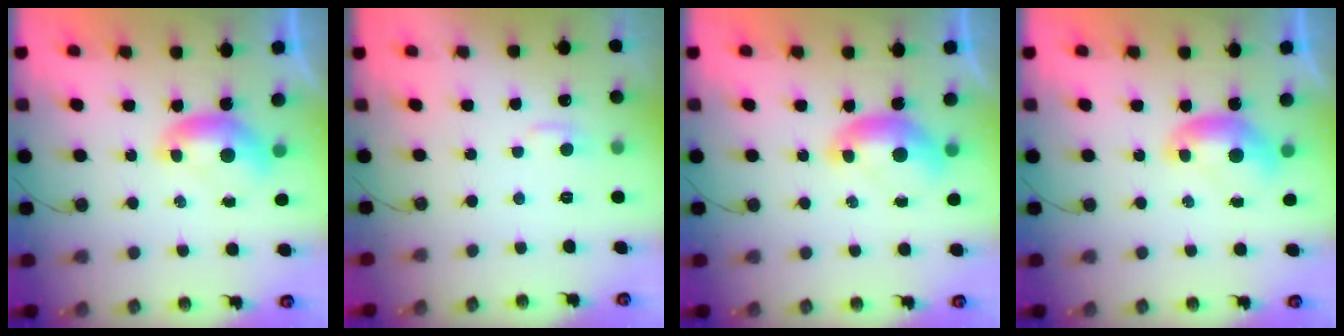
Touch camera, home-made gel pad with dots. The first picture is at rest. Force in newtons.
{"total": 1.8, "press": 1.7, "slide": 0.6}
{"total": 1.2, "press": 1.1, "slide": 0.6}
{"total": 0.0}